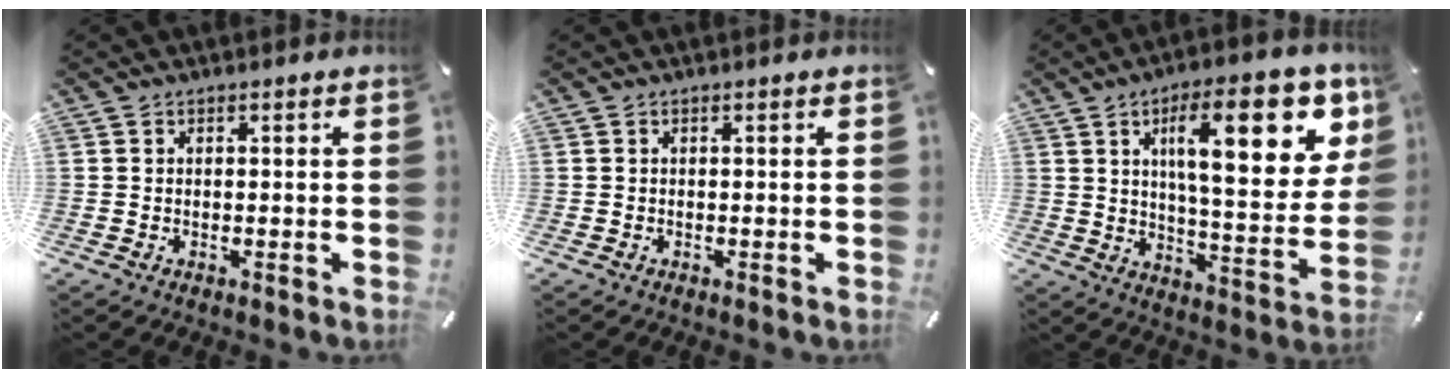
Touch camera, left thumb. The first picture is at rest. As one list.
[{"total": 0.0}, {"total": 22.6, "force": [9.5, 8.3, 18.8], "torque": [-0.277, -0.032, 0.139]}]